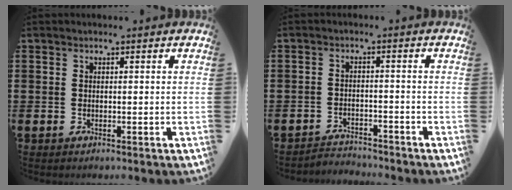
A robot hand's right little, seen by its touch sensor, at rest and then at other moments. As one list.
[{"total": 2.5, "force": [-2.5, 0.2, -0.3], "torque": [-0.004, 0.001, -0.055]}]